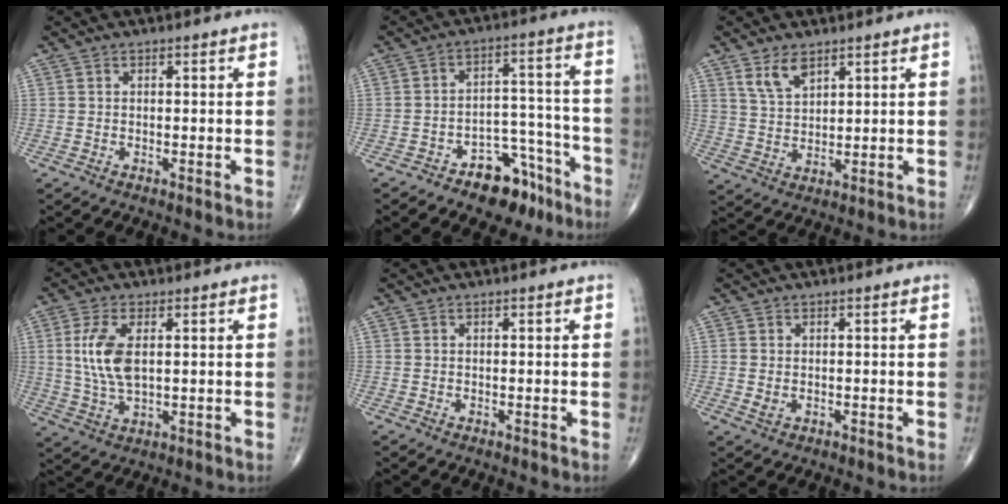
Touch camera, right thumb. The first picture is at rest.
{"total": 10.6, "force": [-7.3, 5.9, 5.0], "torque": [-0.027, 0.078, -0.109]}
{"total": 5.7, "force": [3.7, 3.0, 3.2], "torque": [-0.051, -0.021, 0.078]}
{"total": 8.8, "force": [1.5, 4.2, 7.6], "torque": [-0.165, -0.007, 0.035]}
{"total": 0.0}
{"total": 1.4, "force": [-0.1, 1.1, 0.9], "torque": [-0.015, -0.001, 0.001]}